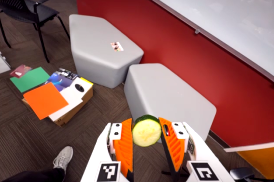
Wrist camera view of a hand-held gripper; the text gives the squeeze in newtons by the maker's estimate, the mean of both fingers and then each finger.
{"total": 11.0, "left": 12.1, "right": 9.8}